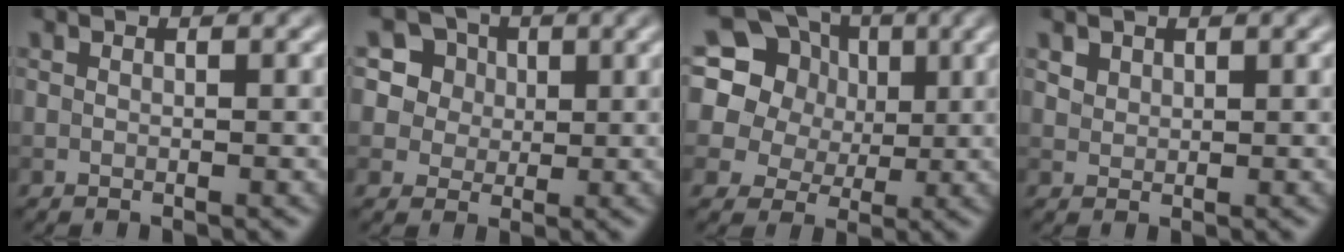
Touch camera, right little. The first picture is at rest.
{"total": 7.6, "force": [3.5, 6.3, 2.5], "torque": [-0.058, 0.020, 0.051]}
{"total": 19.4, "force": [7.8, 16.1, 7.6], "torque": [-0.205, 0.069, 0.108]}
{"total": 1.4, "force": [0.9, 1.0, 0.3], "torque": [-0.010, -0.009, 0.027]}